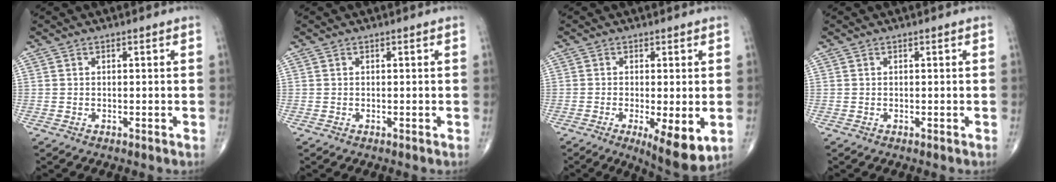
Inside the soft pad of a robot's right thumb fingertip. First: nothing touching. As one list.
[{"total": 0.0}, {"total": 8.8, "force": [-2.3, 2.5, 8.1], "torque": [-0.122, -0.023, -0.033]}, {"total": 0.0}]